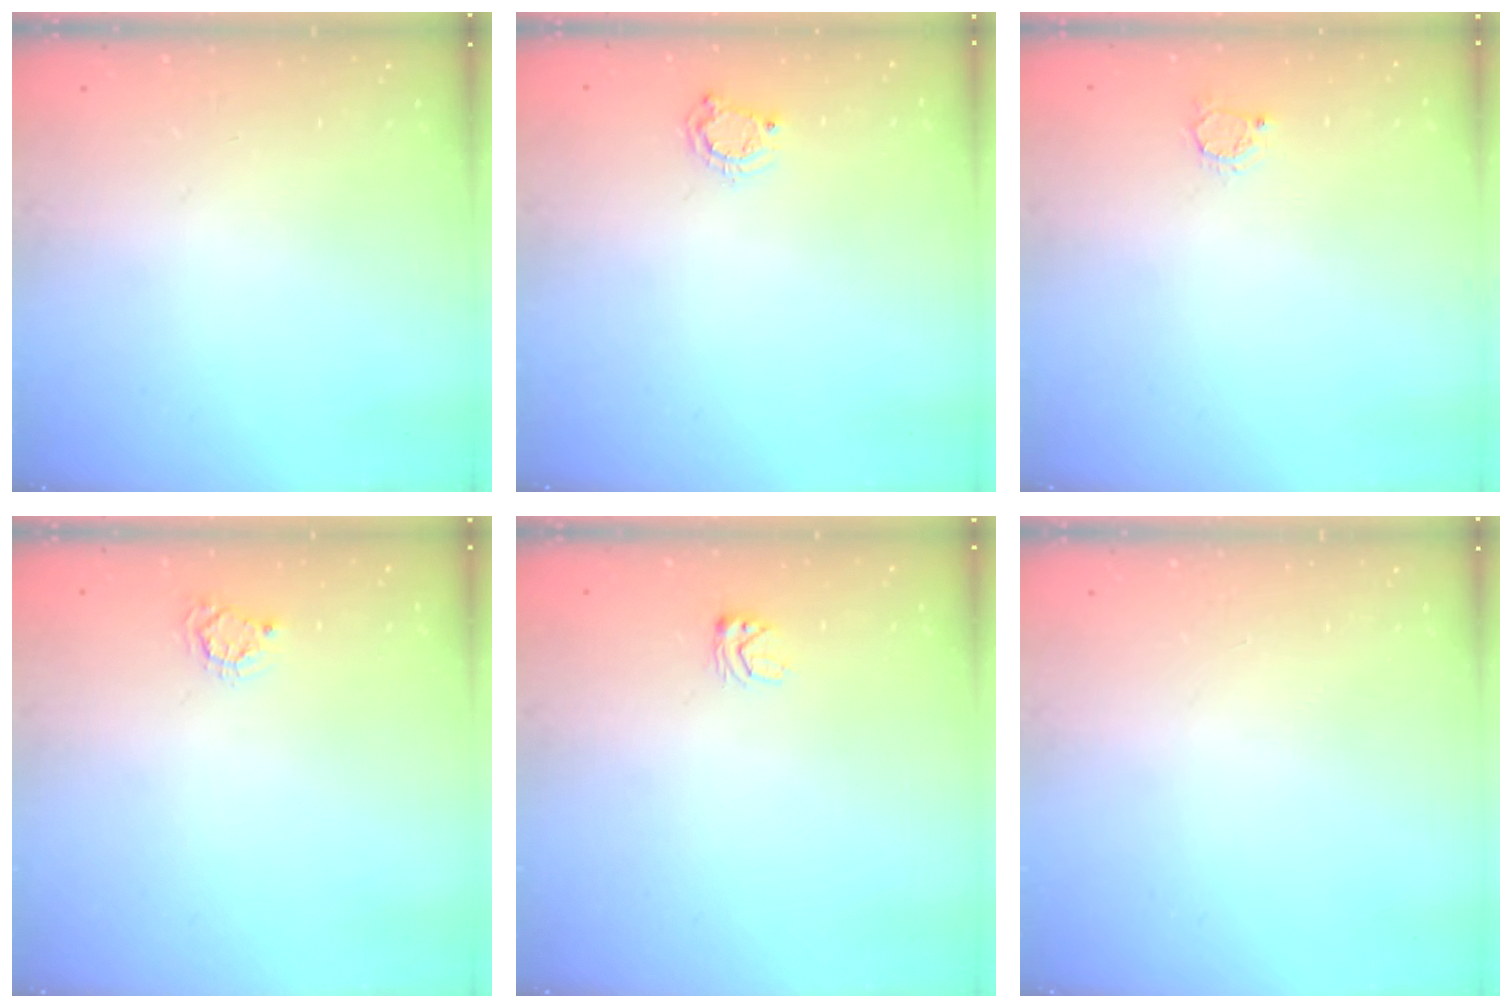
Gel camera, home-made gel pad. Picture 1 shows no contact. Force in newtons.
{"total": 4.8, "press": 4.8, "slide": 0.3}
{"total": 3.0, "press": 3.0, "slide": 0.4}
{"total": 4.8, "press": 4.7, "slide": 0.5}
{"total": 3.8, "press": 3.7, "slide": 0.3}
{"total": 0.0}